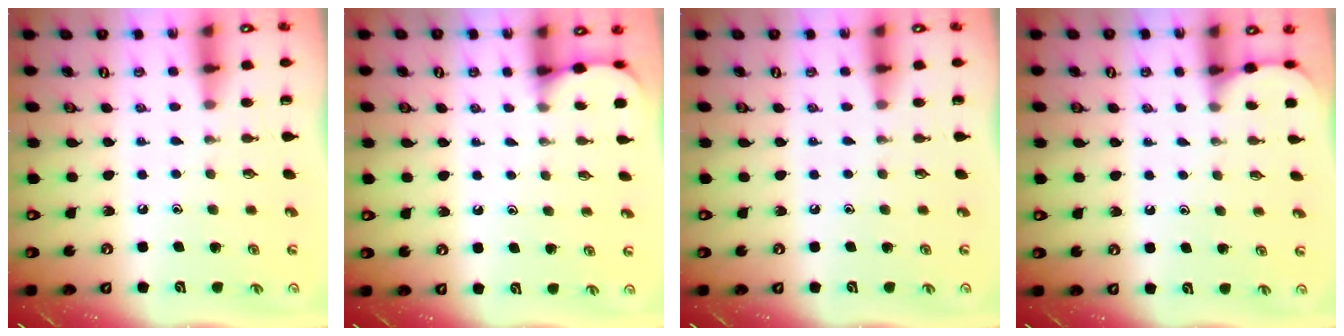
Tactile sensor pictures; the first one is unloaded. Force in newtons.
{"total": 2.4, "press": 2.4, "slide": 0.2}
{"total": 0.0}
{"total": 1.4, "press": 1.4, "slide": 0.0}